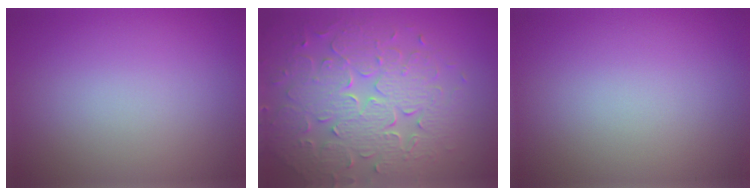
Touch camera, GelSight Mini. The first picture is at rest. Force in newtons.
{"total": 8.3, "press": 6.0, "slide": 5.8}
{"total": 0.0}